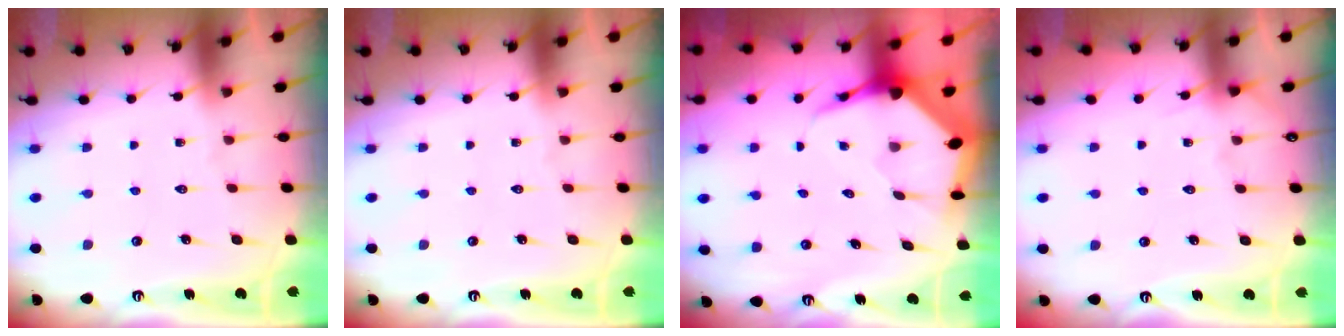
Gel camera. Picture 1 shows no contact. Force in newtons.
{"total": 0.0}
{"total": 5.6, "press": 5.5, "slide": 0.8}
{"total": 3.7, "press": 3.7, "slide": 0.6}